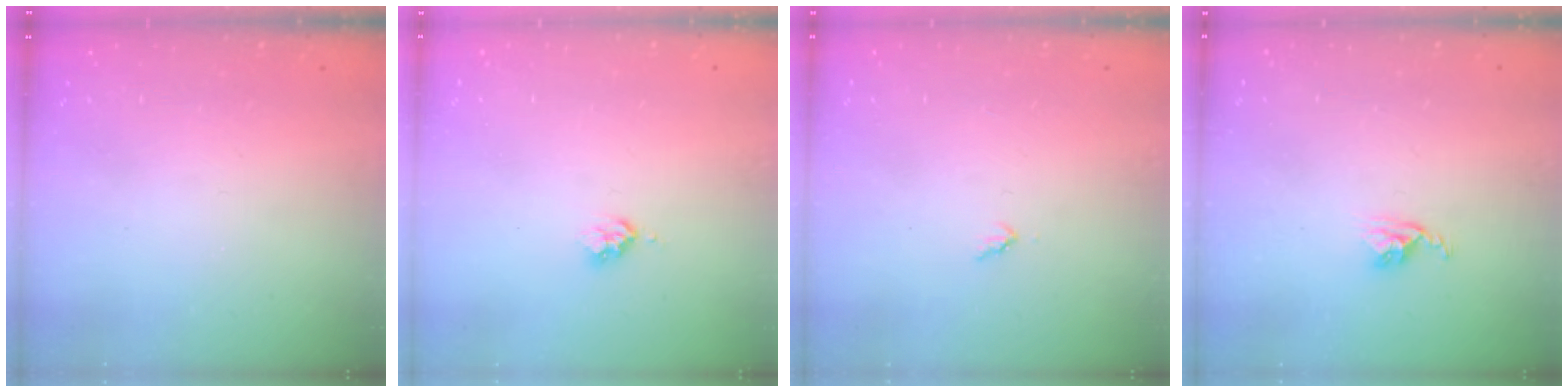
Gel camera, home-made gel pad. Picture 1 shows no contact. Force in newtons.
{"total": 2.5, "press": 2.5, "slide": 0.3}
{"total": 3.0, "press": 3.0, "slide": 0.3}
{"total": 3.9, "press": 3.9, "slide": 0.2}